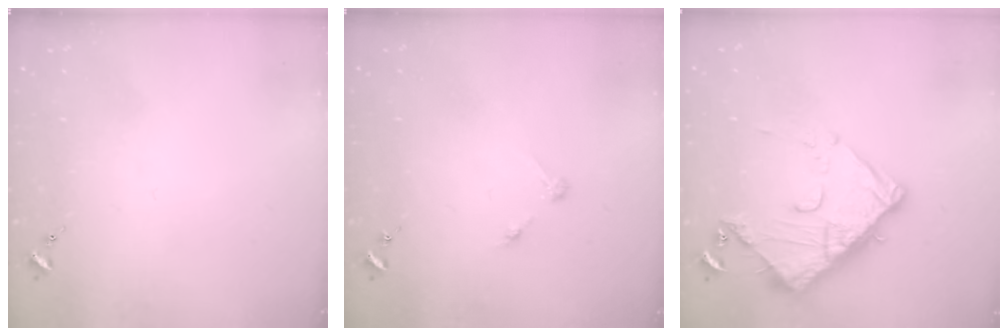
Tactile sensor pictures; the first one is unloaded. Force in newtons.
{"total": 2.8, "press": 2.8, "slide": 0.3}
{"total": 13.0, "press": 13.0, "slide": 1.3}